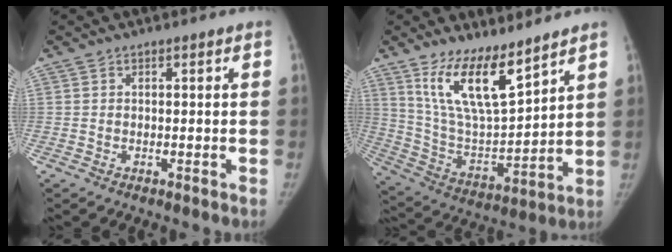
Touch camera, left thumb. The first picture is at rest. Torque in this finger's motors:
{"motor_torque": [0.17, 0.13, 1.50, -1.27, 0.11]}